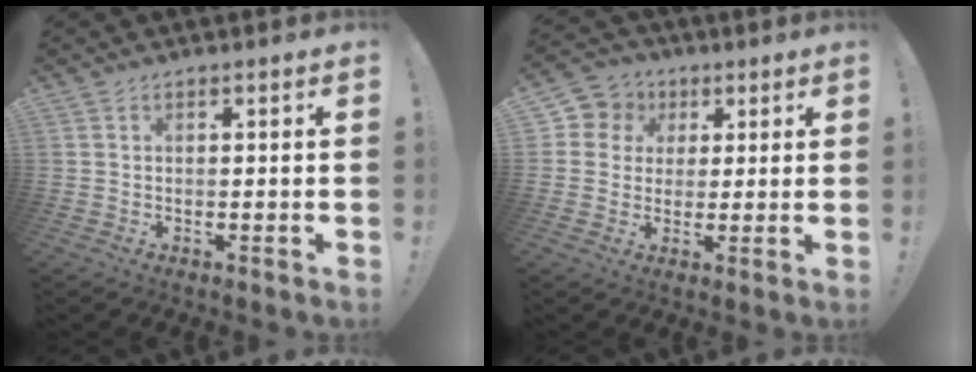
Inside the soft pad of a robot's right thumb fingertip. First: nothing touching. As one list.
[{"total": 7.6, "force": [1.7, 7.2, 1.6], "torque": [-0.030, -0.002, 0.038]}]